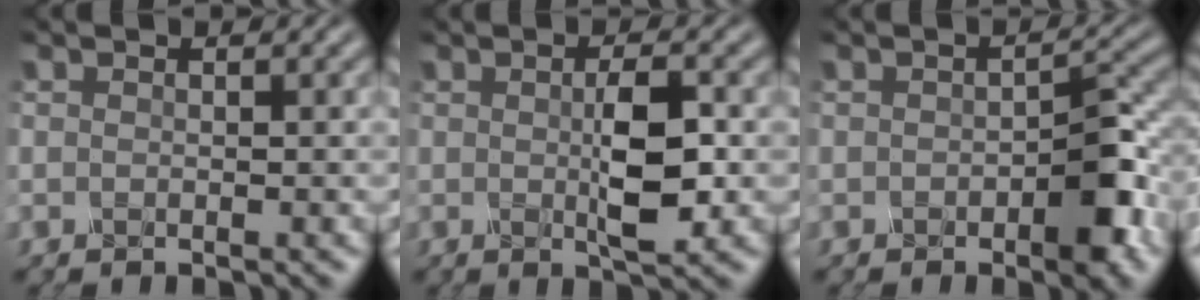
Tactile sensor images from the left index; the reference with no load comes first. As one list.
[{"total": 3.7, "force": [0.0, 0.7, 3.6], "torque": [-0.071, 0.003, 0.002]}, {"total": 4.4, "force": [-1.9, 1.3, 3.7], "torque": [-0.056, 0.008, -0.031]}]